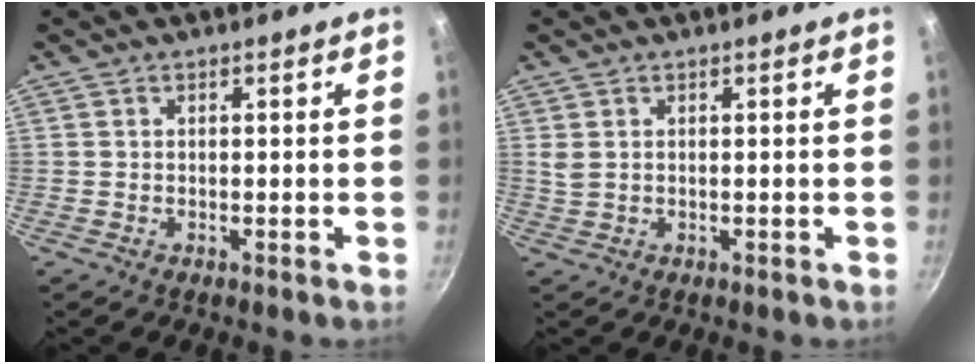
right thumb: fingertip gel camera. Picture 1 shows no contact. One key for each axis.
{"total": 1.5, "fx": 0.5, "fy": 0.9, "fz": 1.1, "tx": -0.028, "ty": 0.001, "tz": 0.018}